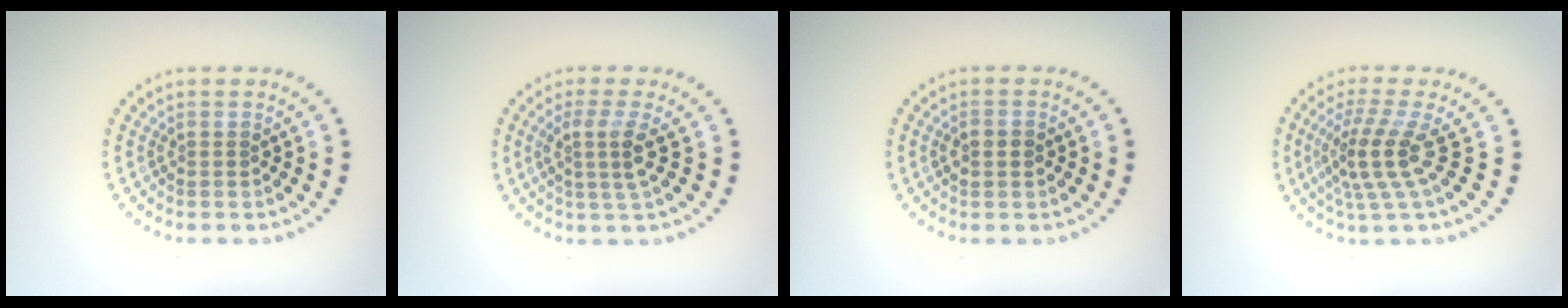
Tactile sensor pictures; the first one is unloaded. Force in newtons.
{"total": 2.7, "press": 2.0, "slide": 1.8}
{"total": 1.5, "press": 1.5, "slide": 0.3}
{"total": 3.9, "press": 2.7, "slide": 2.8}